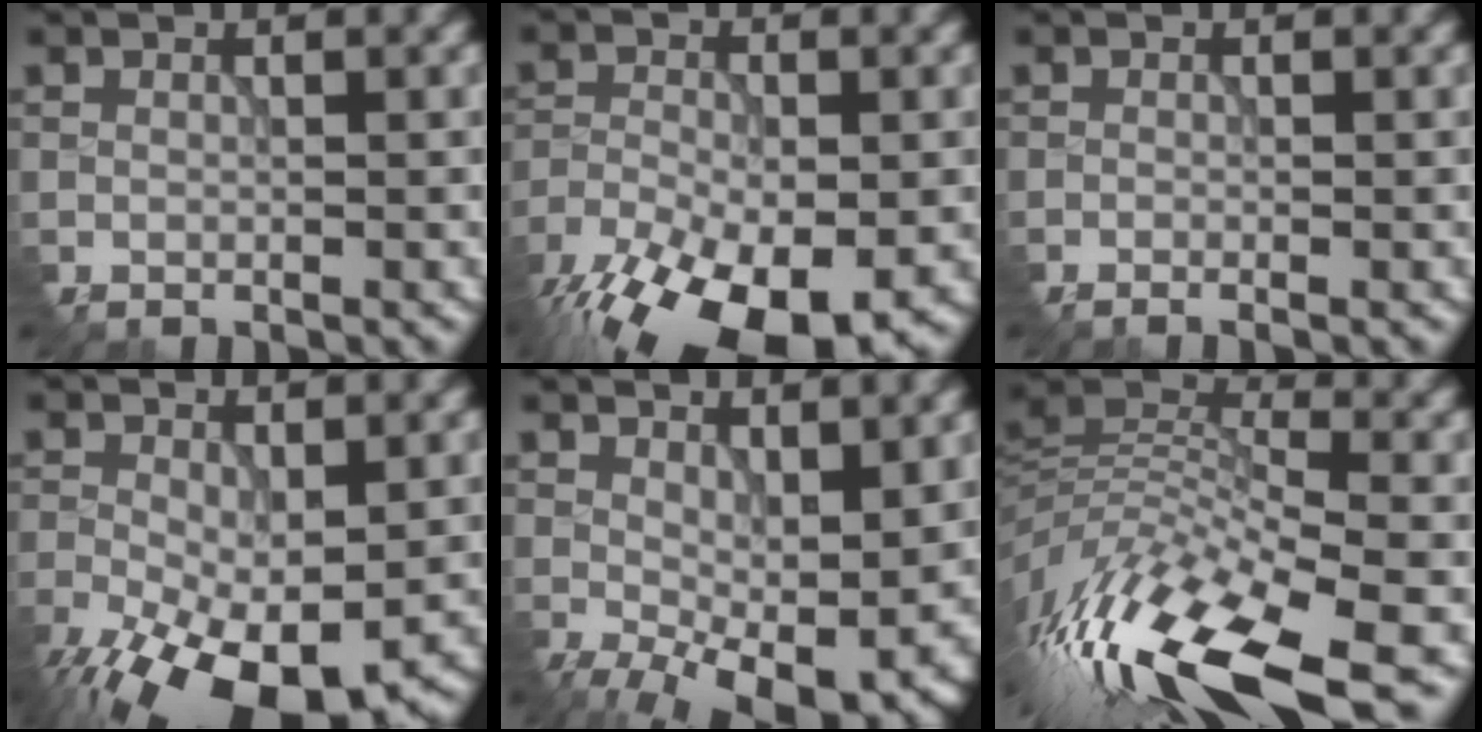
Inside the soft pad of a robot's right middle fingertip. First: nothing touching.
{"total": 14.2, "force": [-9.6, 6.0, 8.6], "torque": [-0.150, -0.037, -0.151]}
{"total": 1.3, "force": [-0.9, 0.3, 1.0], "torque": [-0.023, -0.006, -0.016]}
{"total": 12.7, "force": [-6.5, 5.9, 9.2], "torque": [-0.176, -0.037, -0.097]}
{"total": 10.5, "force": [-2.2, 6.0, 8.4], "torque": [-0.129, -0.032, -0.007]}
{"total": 13.5, "force": [-7.8, 4.9, 10.0], "torque": [-0.214, 0.003, -0.141]}